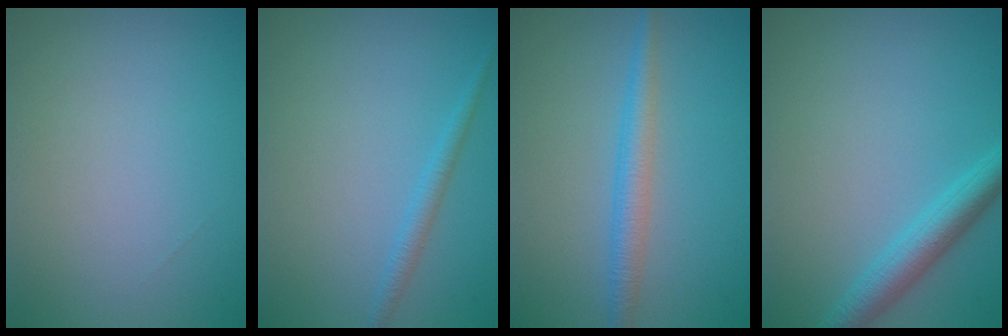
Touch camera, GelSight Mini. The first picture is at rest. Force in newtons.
{"total": 1.3, "press": 1.3, "slide": 0.1}
{"total": 2.6, "press": 2.6, "slide": 0.0}
{"total": 3.4, "press": 3.4, "slide": 0.1}